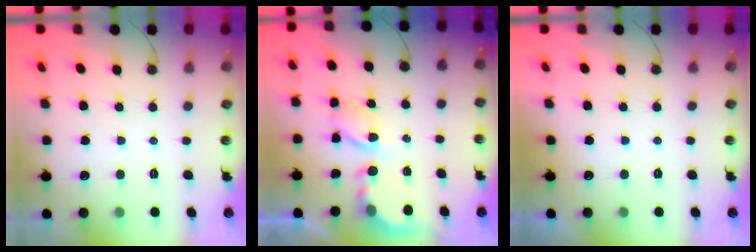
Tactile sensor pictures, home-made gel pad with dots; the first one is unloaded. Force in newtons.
{"total": 8.2, "press": 8.2, "slide": 0.7}
{"total": 0.0}